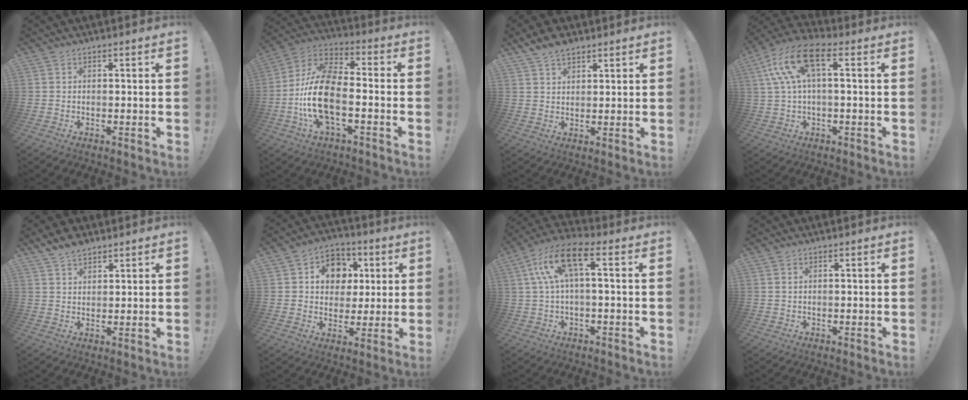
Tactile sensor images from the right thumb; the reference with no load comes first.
{"total": 17.7, "force": [-4.4, 8.2, 15.0], "torque": [-0.310, 0.017, -0.073]}
{"total": 5.4, "force": [4.4, 2.4, 2.1], "torque": [-0.034, -0.020, 0.082]}
{"total": 13.5, "force": [3.6, 5.7, 11.7], "torque": [-0.239, 0.003, 0.067]}
{"total": 5.3, "force": [4.4, 2.3, 1.8], "torque": [-0.030, -0.021, 0.083]}
{"total": 11.4, "force": [3.2, 9.9, 4.7], "torque": [-0.059, -0.006, 0.066]}
{"total": 12.3, "force": [3.0, 4.1, 11.2], "torque": [-0.230, 0.001, 0.051]}
{"total": 0.8, "force": [0.5, 0.2, 0.6], "torque": [-0.020, 0.004, 0.011]}